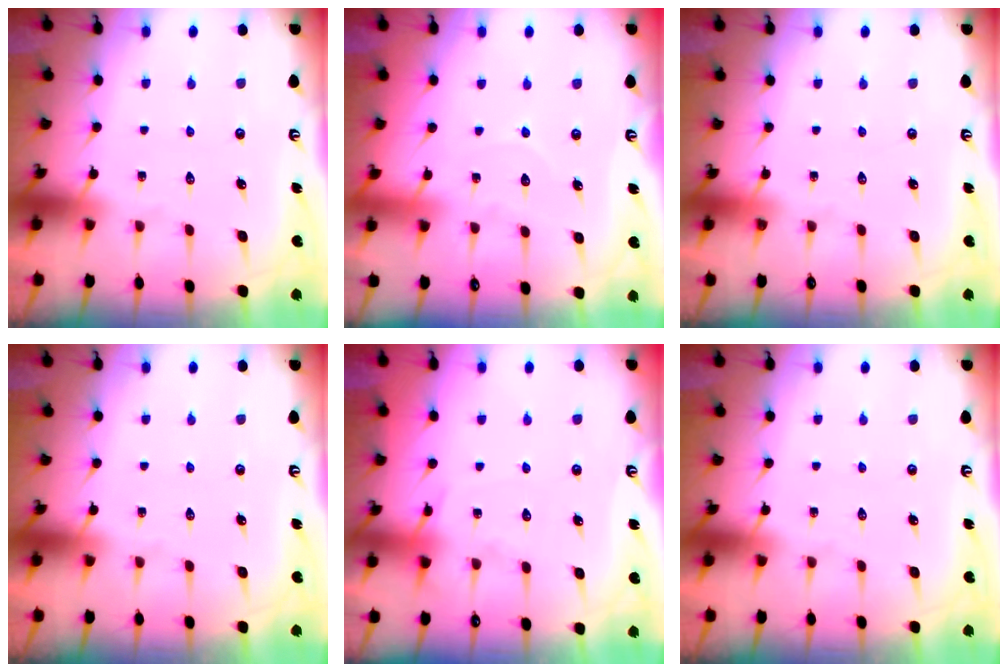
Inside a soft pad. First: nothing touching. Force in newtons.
{"total": 3.1, "press": 3.1, "slide": 0.3}
{"total": 0.0}
{"total": 0.0}
{"total": 4.3, "press": 4.2, "slide": 0.5}
{"total": 0.0}